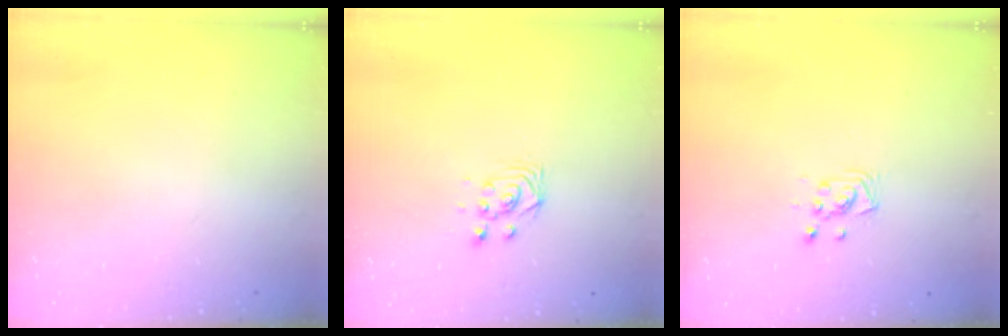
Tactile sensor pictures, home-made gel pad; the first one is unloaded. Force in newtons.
{"total": 2.9, "press": 2.9, "slide": 0.4}
{"total": 3.6, "press": 3.6, "slide": 0.2}